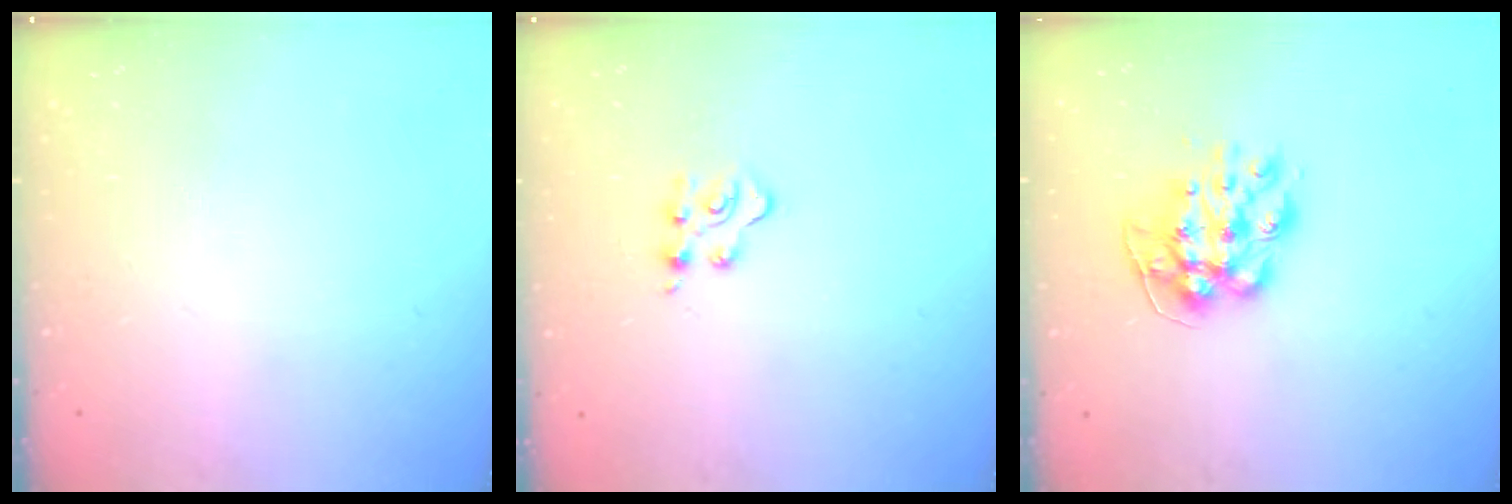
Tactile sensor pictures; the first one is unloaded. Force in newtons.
{"total": 3.0, "press": 2.9, "slide": 0.3}
{"total": 11.3, "press": 11.3, "slide": 1.0}